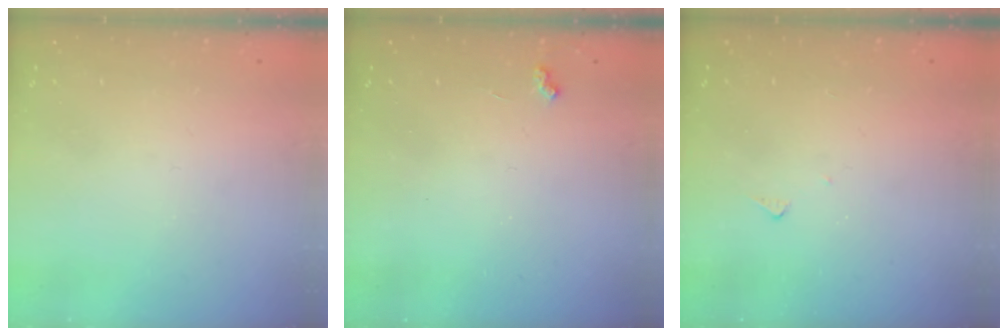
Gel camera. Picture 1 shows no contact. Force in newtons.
{"total": 2.9, "press": 2.8, "slide": 0.6}
{"total": 5.6, "press": 5.5, "slide": 0.7}